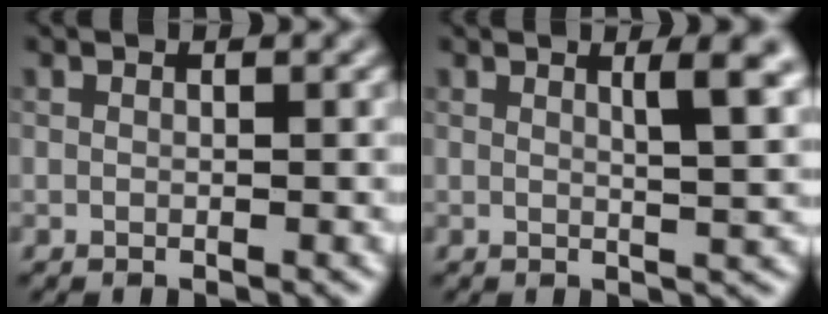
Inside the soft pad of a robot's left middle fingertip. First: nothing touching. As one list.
[{"total": 4.0, "force": [1.6, 1.0, 3.5], "torque": [-0.036, 0.001, 0.021]}]